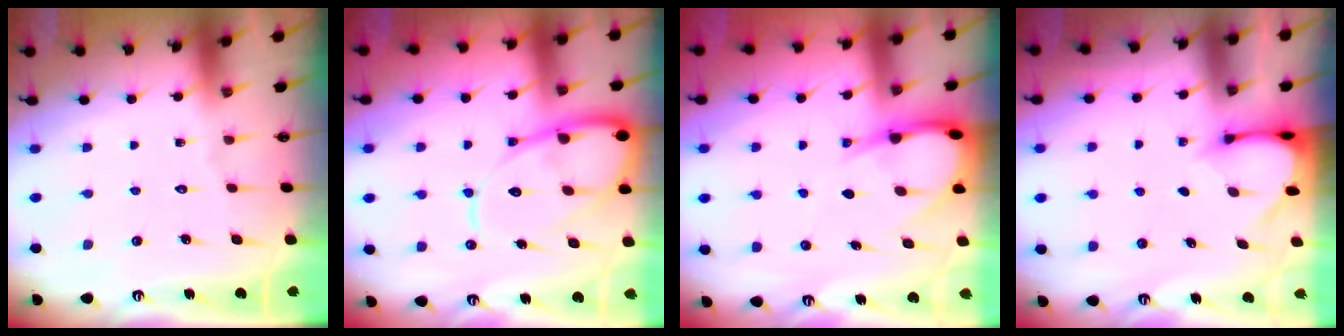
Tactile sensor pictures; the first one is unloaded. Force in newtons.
{"total": 14.8, "press": 14.7, "slide": 1.5}
{"total": 8.3, "press": 8.2, "slide": 0.9}
{"total": 3.2, "press": 3.2, "slide": 0.3}